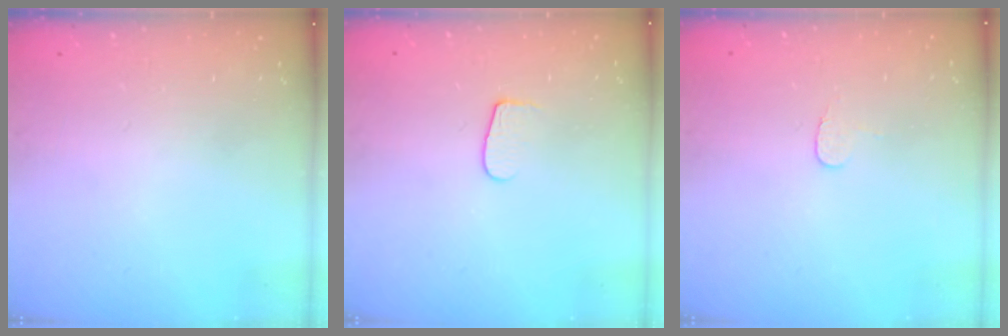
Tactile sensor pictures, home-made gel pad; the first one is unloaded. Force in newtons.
{"total": 5.9, "press": 5.9, "slide": 0.6}
{"total": 4.3, "press": 4.3, "slide": 0.3}